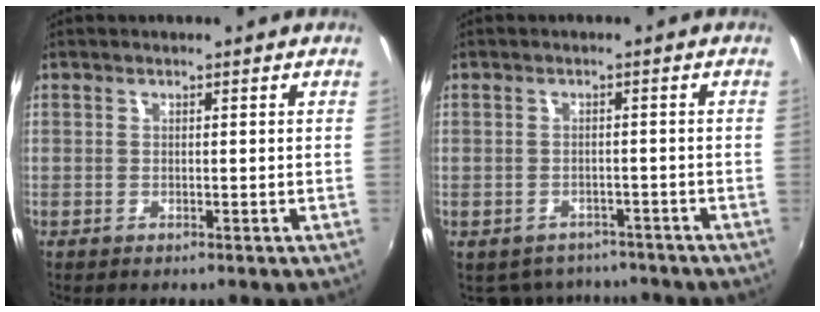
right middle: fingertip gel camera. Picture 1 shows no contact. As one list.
[{"total": 6.5, "force": [-5.4, 3.3, 1.3], "torque": [-0.035, -0.008, -0.073]}]